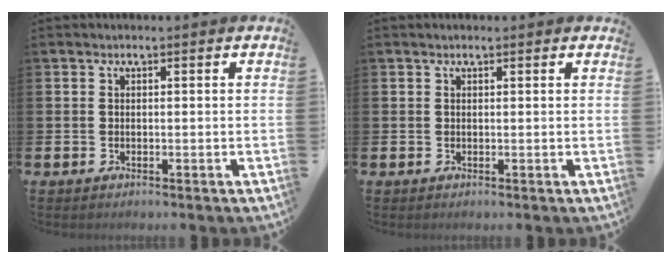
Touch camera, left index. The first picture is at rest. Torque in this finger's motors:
{"motor_torque": [1.01, -1.13, 0.43, 0.03]}